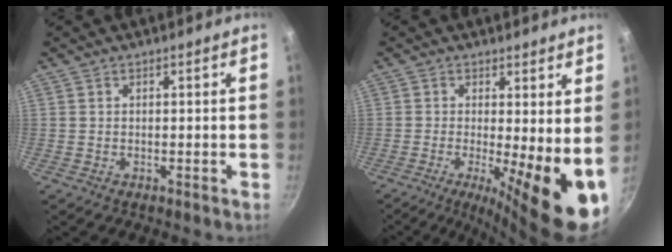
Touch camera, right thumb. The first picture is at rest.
{"total": 12.8, "force": [-1.6, 3.2, 12.3], "torque": [-0.149, -0.021, -0.021]}